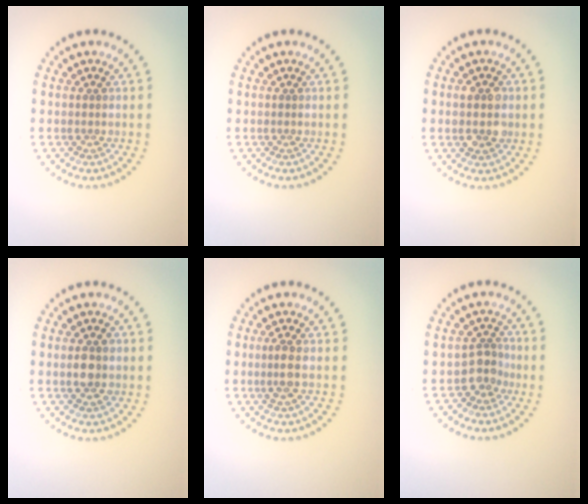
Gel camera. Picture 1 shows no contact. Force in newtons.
{"total": 0.0}
{"total": 2.9, "press": 2.8, "slide": 0.3}
{"total": 2.5, "press": 2.5, "slide": 0.3}
{"total": 1.7, "press": 1.5, "slide": 0.8}
{"total": 2.2, "press": 1.7, "slide": 1.5}